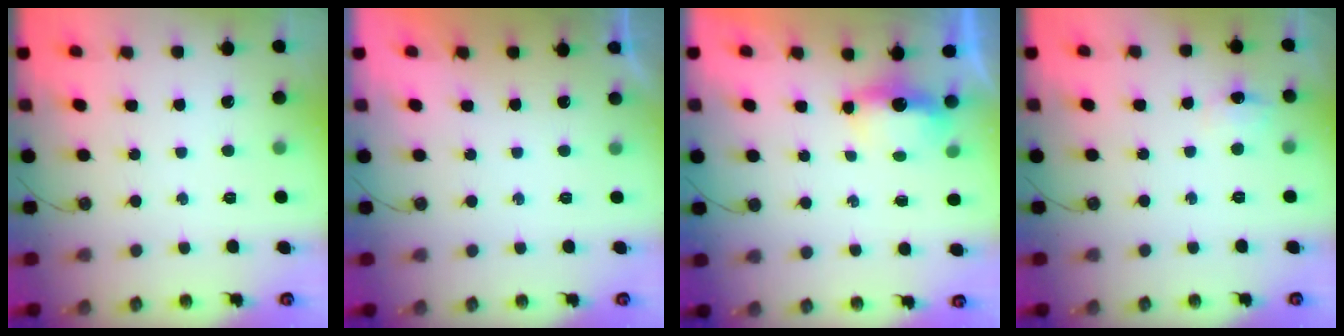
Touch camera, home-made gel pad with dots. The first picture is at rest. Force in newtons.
{"total": 0.0}
{"total": 4.0, "press": 4.0, "slide": 0.5}
{"total": 6.9, "press": 6.8, "slide": 1.0}